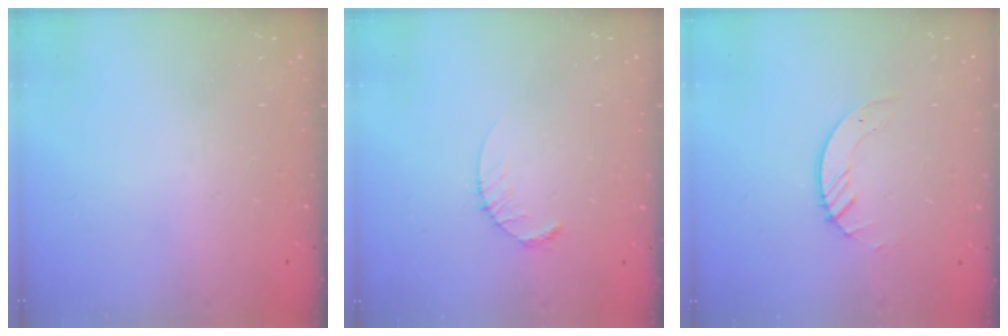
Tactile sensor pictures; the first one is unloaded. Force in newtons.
{"total": 2.6, "press": 2.6, "slide": 0.4}
{"total": 3.7, "press": 3.7, "slide": 0.4}